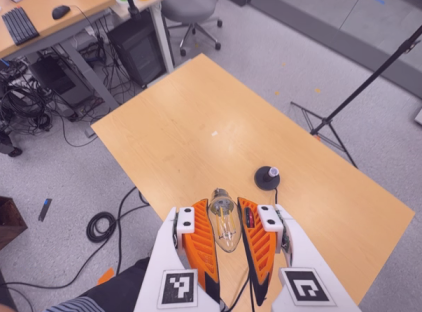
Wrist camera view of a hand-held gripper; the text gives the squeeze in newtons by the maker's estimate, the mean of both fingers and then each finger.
{"total": 21.4, "left": 24.3, "right": 18.5}